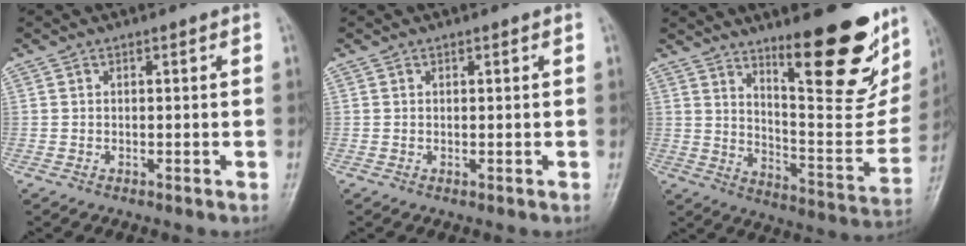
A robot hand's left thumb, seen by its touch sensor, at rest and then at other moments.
{"total": 0.0}
{"total": 23.7, "force": [14.5, 6.9, 17.4], "torque": [-0.202, -0.095, 0.223]}